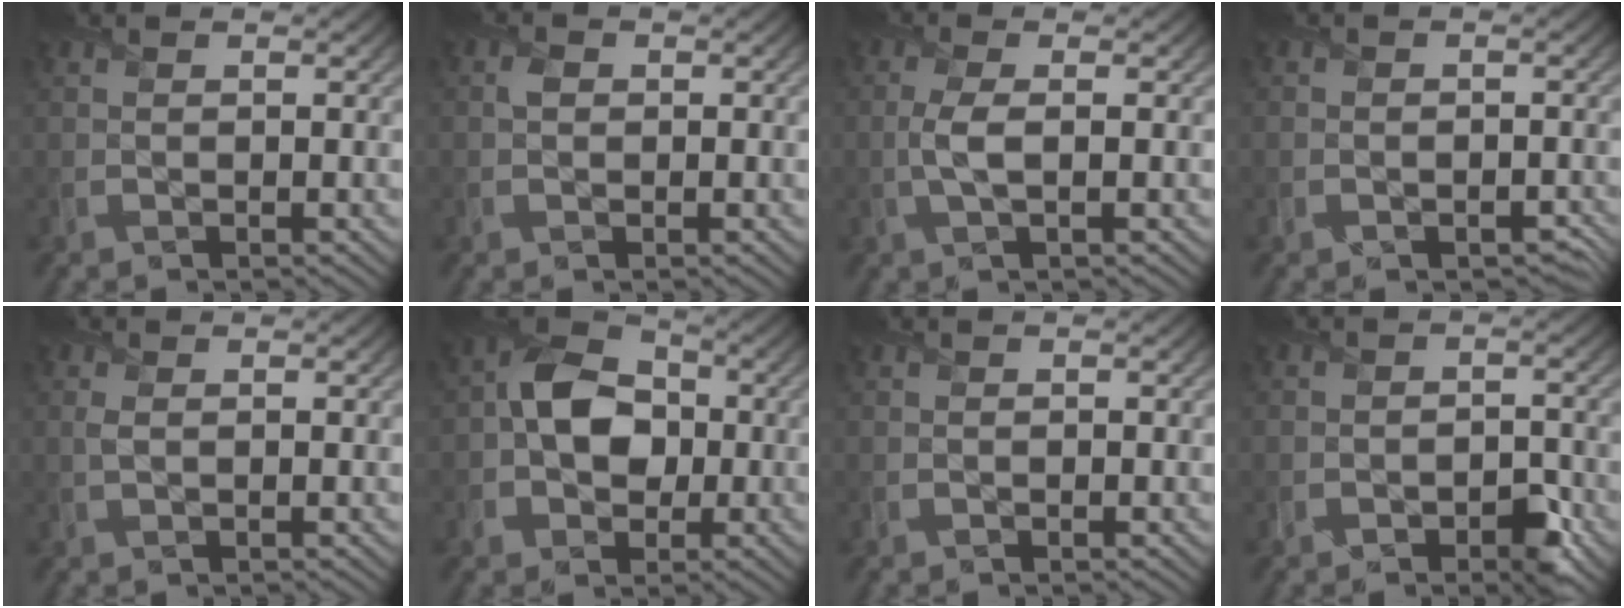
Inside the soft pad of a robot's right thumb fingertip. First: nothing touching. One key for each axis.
{"total": 0.9, "fx": 0.1, "fy": 0.8, "fz": 0.4, "tx": -0.011, "ty": 0.001, "tz": -0.003}
{"total": 2.8, "fx": -0.1, "fy": 0.8, "fz": 2.7, "tx": -0.066, "ty": 0.004, "tz": -0.004}
{"total": 2.2, "fx": -1.1, "fy": 1.8, "fz": 0.8, "tx": -0.003, "ty": -0.003, "tz": -0.011}
{"total": 1.0, "fx": 0.2, "fy": 0.5, "fz": 0.8, "tx": -0.026, "ty": 0.003, "tz": 0.003}
{"total": 8.2, "fx": -0.3, "fy": 6.2, "fz": 5.3, "tx": -0.091, "ty": 0.012, "tz": -0.028}
{"total": 0.0}
{"total": 3.6, "fx": -1.9, "fy": 2.2, "fz": 2.0, "tx": -0.026, "ty": -0.004, "tz": -0.035}